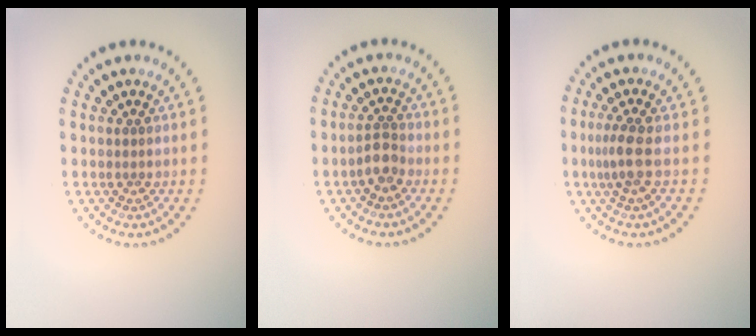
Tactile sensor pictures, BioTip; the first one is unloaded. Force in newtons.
{"total": 2.0, "press": 1.8, "slide": 1.0}
{"total": 2.1, "press": 1.7, "slide": 1.2}